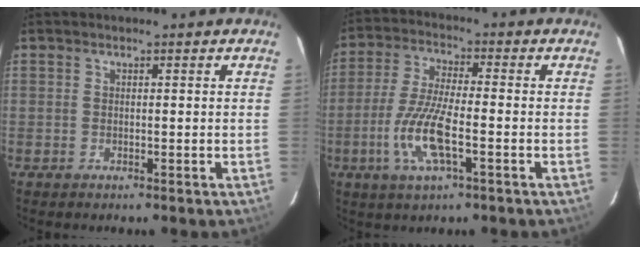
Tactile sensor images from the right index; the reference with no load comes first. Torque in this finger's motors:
{"motor_torque": [1.52, -0.61, 0.47, 0.20]}